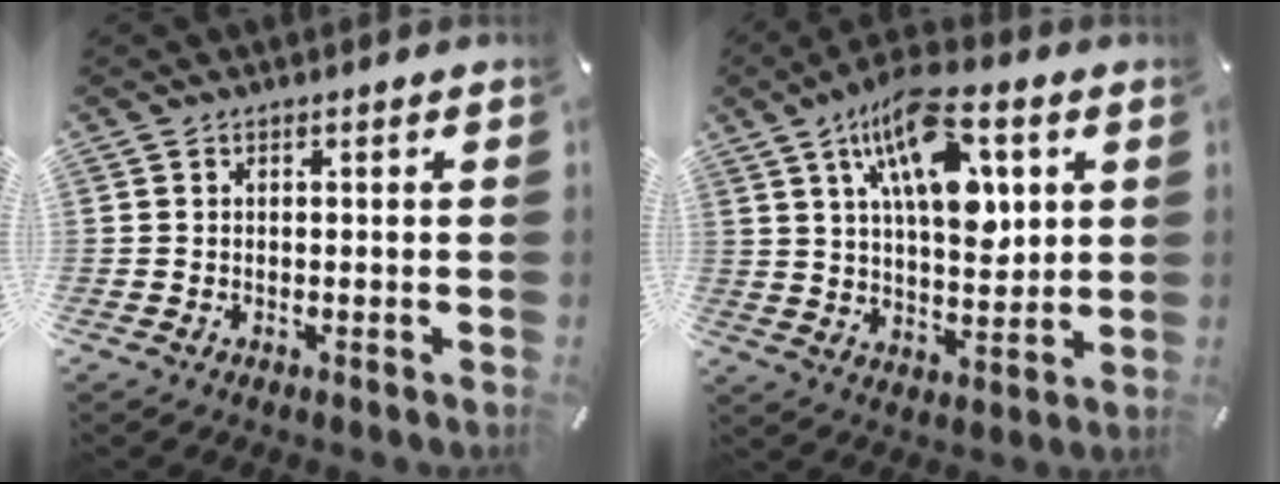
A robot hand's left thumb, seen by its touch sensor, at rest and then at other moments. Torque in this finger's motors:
{"motor_torque": [2.24, 2.77, 1.71, -1.06, 0.32]}